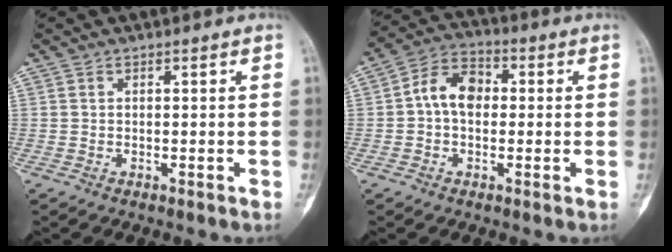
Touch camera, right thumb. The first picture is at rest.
{"total": 8.0, "force": [0.2, 5.7, 5.6], "torque": [-0.085, 0.025, -0.007]}